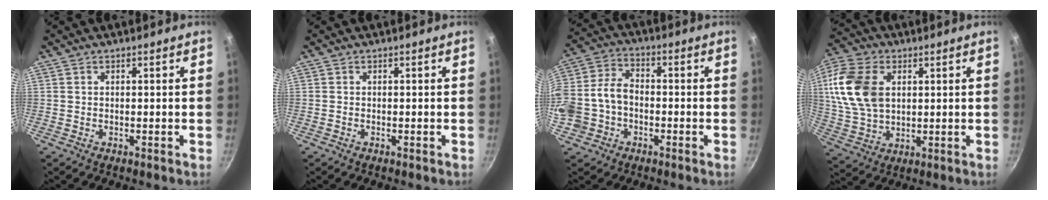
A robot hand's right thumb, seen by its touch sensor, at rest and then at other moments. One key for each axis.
{"total": 0.0}
{"total": 13.2, "fx": -3.4, "fy": 10.0, "fz": 7.8, "tx": -0.161, "ty": 0.047, "tz": -0.070}
{"total": 15.6, "fx": 3.2, "fy": 10.6, "fz": 10.9, "tx": -0.203, "ty": -0.002, "tz": 0.063}